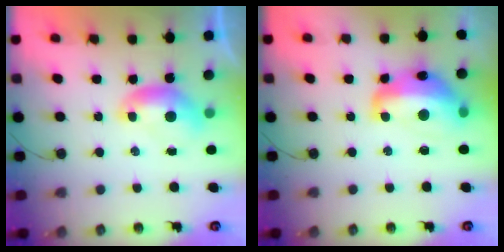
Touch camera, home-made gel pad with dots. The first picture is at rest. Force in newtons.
{"total": 8.7, "press": 8.5, "slide": 1.4}